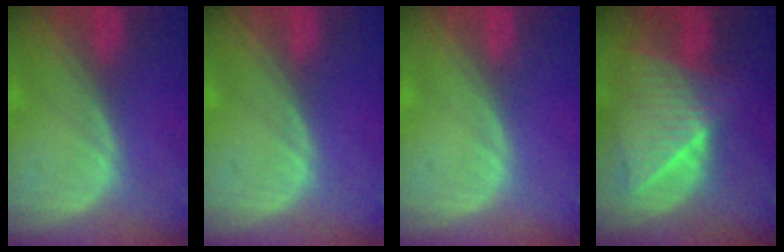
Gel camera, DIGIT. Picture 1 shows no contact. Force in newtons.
{"total": 0.0}
{"total": 0.0}
{"total": 9.1, "press": 8.1, "slide": 4.0}